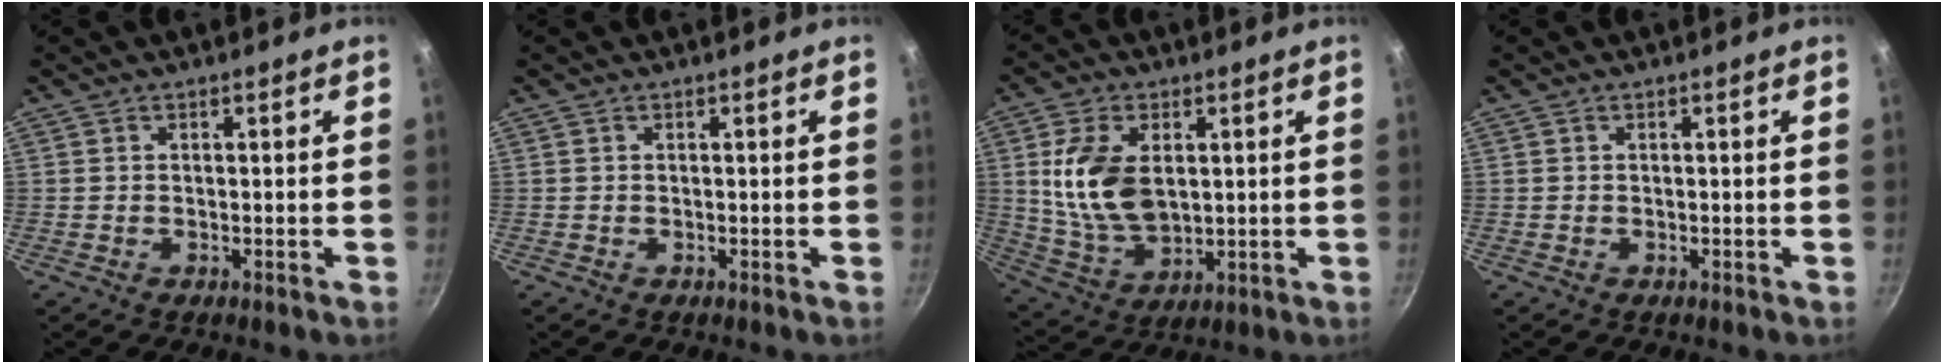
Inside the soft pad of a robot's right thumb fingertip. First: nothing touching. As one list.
[{"total": 0.0}, {"total": 13.1, "force": [2.4, 8.1, 10.0], "torque": [-0.176, -0.022, 0.057]}, {"total": 0.0}]